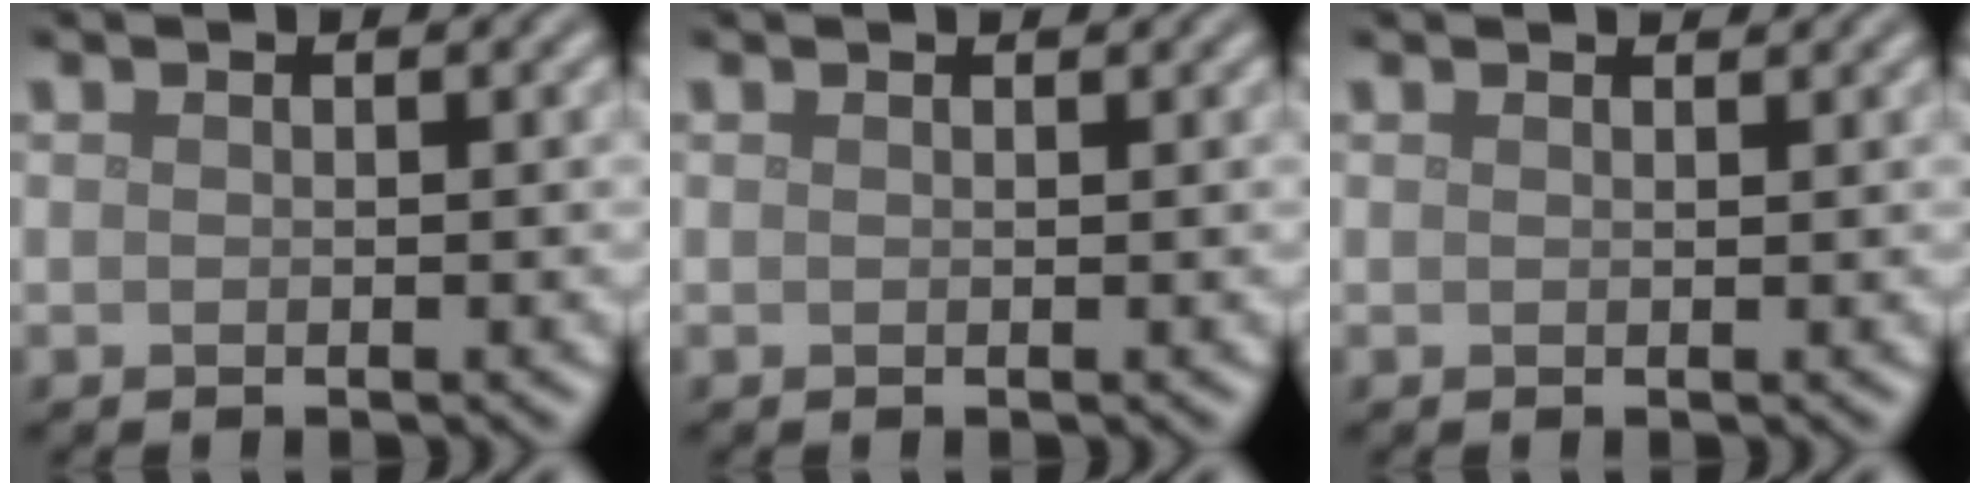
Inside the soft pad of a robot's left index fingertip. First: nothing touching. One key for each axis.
{"total": 0.6, "fx": 0.6, "fy": 0.0, "fz": 0.1, "tx": -0.003, "ty": 0.000, "tz": 0.008}
{"total": 1.0, "fx": 1.0, "fy": 0.0, "fz": 0.2, "tx": -0.006, "ty": -0.003, "tz": 0.011}